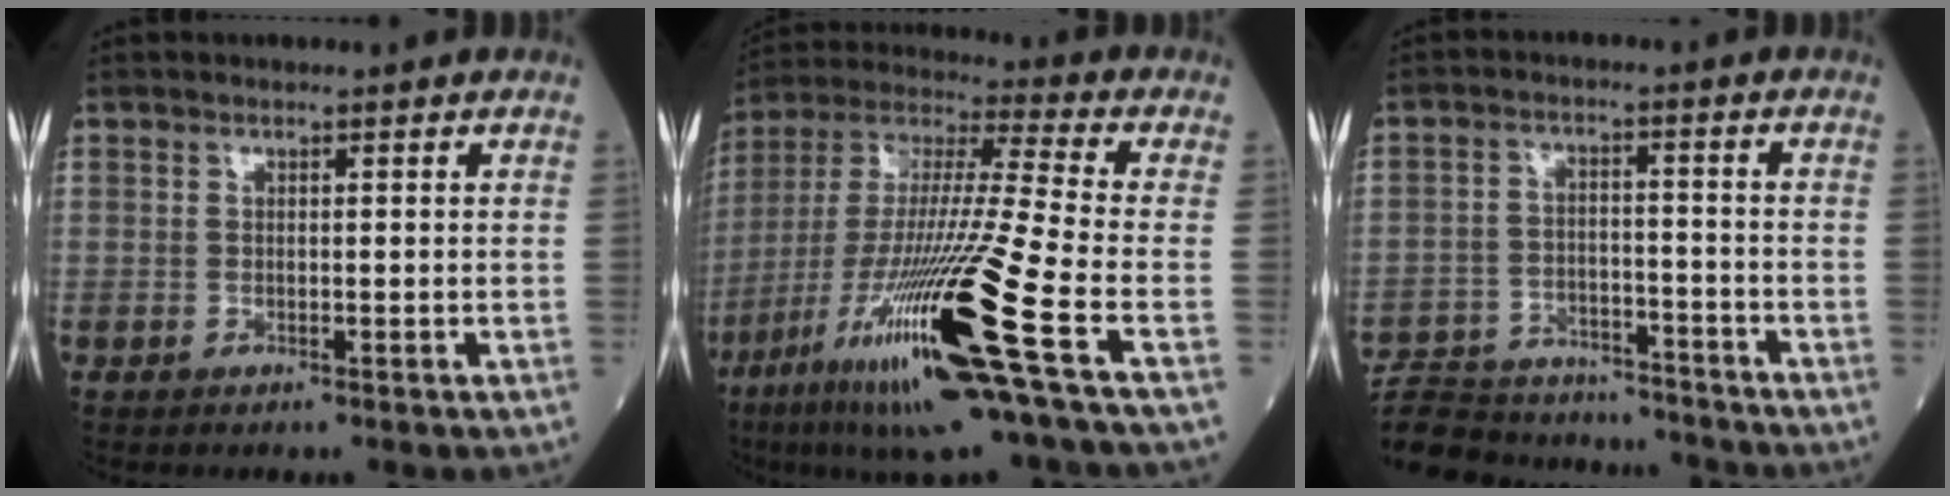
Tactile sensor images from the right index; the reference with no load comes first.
{"total": 23.4, "force": [-10.2, -0.4, 21.1], "torque": [-0.413, -0.051, -0.193]}
{"total": 18.8, "force": [-17.5, 4.3, 5.5], "torque": [-0.126, 0.001, -0.260]}